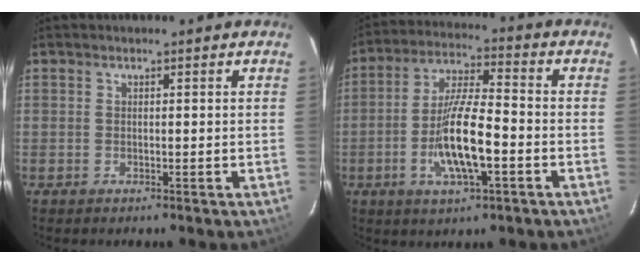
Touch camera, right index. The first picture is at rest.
{"total": 12.1, "force": [-3.8, 2.8, 11.1], "torque": [-0.221, -0.002, -0.070]}